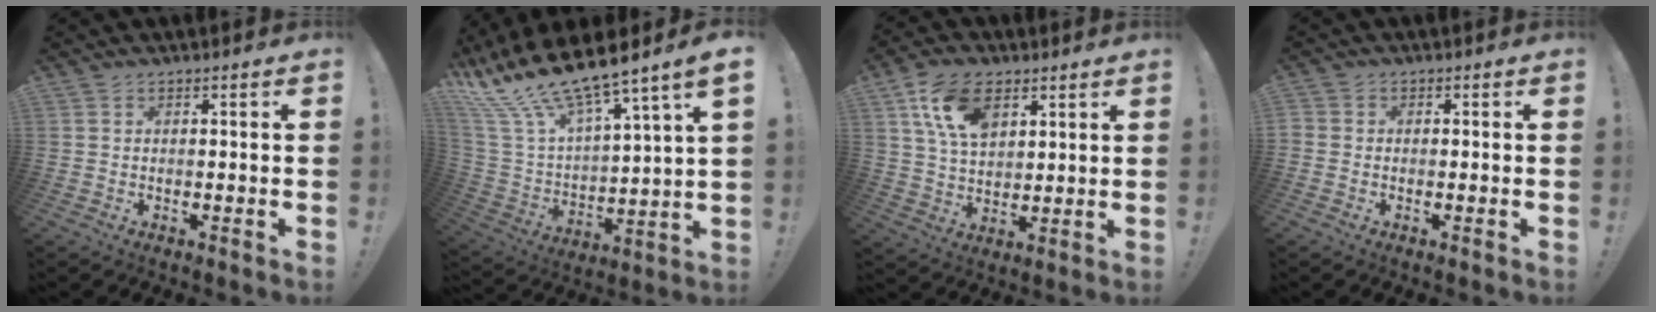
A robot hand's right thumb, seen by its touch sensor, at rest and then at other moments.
{"total": 15.0, "force": [12.8, 2.5, 7.3], "torque": [-0.151, -0.102, 0.218]}
{"total": 13.2, "force": [6.4, 8.1, 8.2], "torque": [-0.153, -0.011, 0.123]}
{"total": 1.0, "force": [-0.5, 0.8, 0.2], "torque": [-0.005, 0.006, -0.009]}